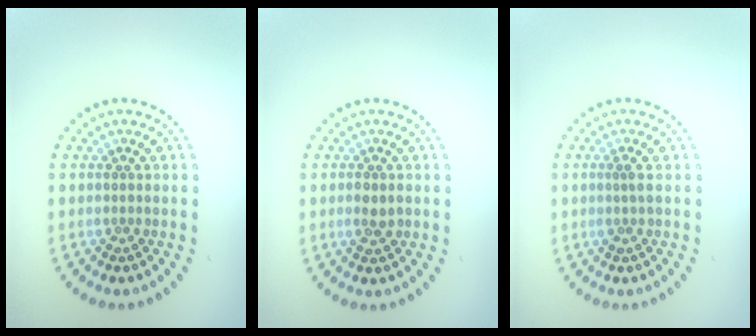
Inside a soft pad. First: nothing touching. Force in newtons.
{"total": 1.6, "press": 1.6, "slide": 0.3}
{"total": 1.1, "press": 0.9, "slide": 0.7}